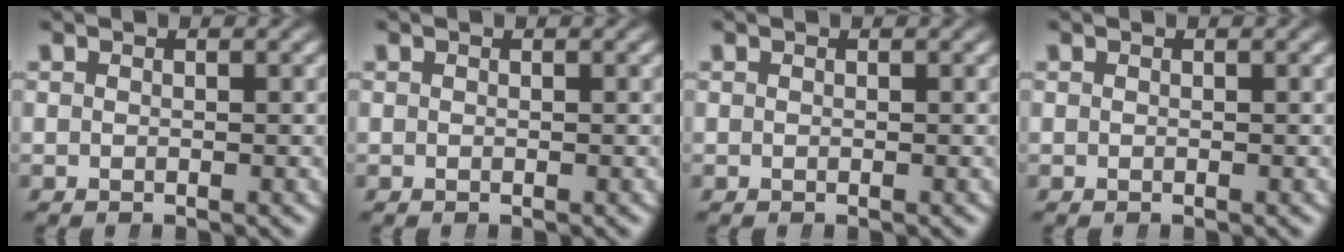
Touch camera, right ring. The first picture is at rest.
{"total": 0.0}
{"total": 0.0}
{"total": 0.0}